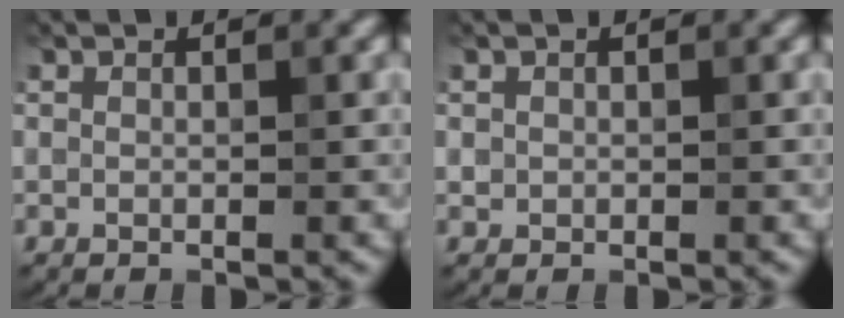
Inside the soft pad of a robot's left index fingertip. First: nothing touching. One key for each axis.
{"total": 0.5, "fx": 0.1, "fy": 0.5, "fz": 0.0, "tx": 0.006, "ty": -0.003, "tz": 0.002}